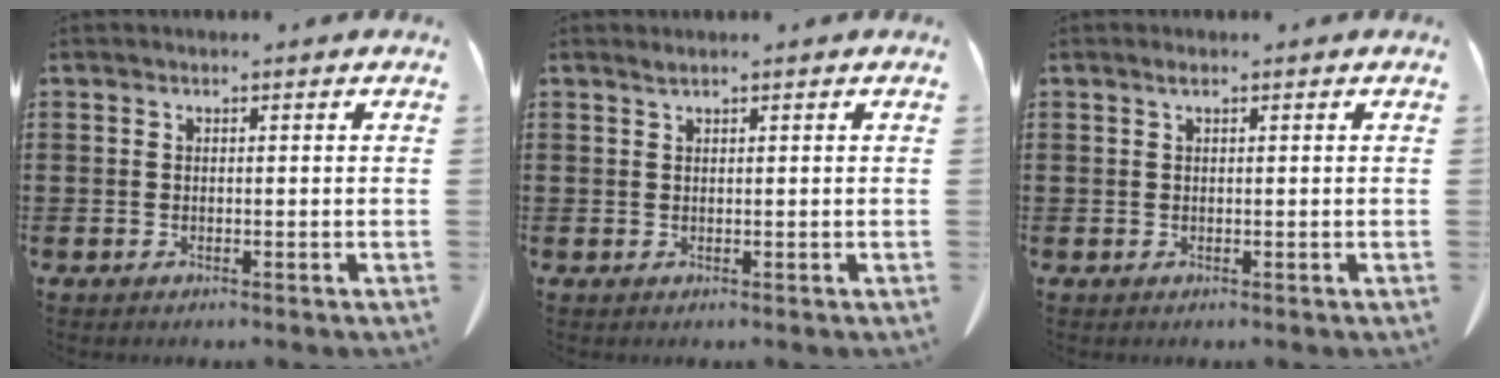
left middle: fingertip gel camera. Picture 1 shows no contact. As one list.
[{"total": 0.7, "force": [0.5, 0.0, 0.5], "torque": [-0.010, -0.001, 0.011]}, {"total": 0.6, "force": [0.3, 0.1, 0.5], "torque": [-0.012, 0.001, 0.006]}]